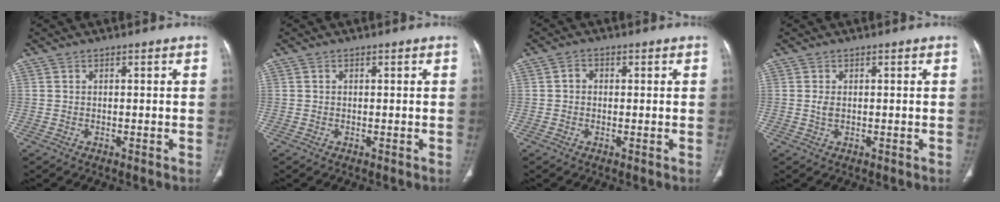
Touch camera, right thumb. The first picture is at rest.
{"total": 0.0}
{"total": 1.9, "force": [0.1, 1.6, 0.9], "torque": [-0.008, 0.009, -0.002]}
{"total": 1.2, "force": [0.1, 0.7, 1.0], "torque": [-0.021, 0.000, 0.003]}